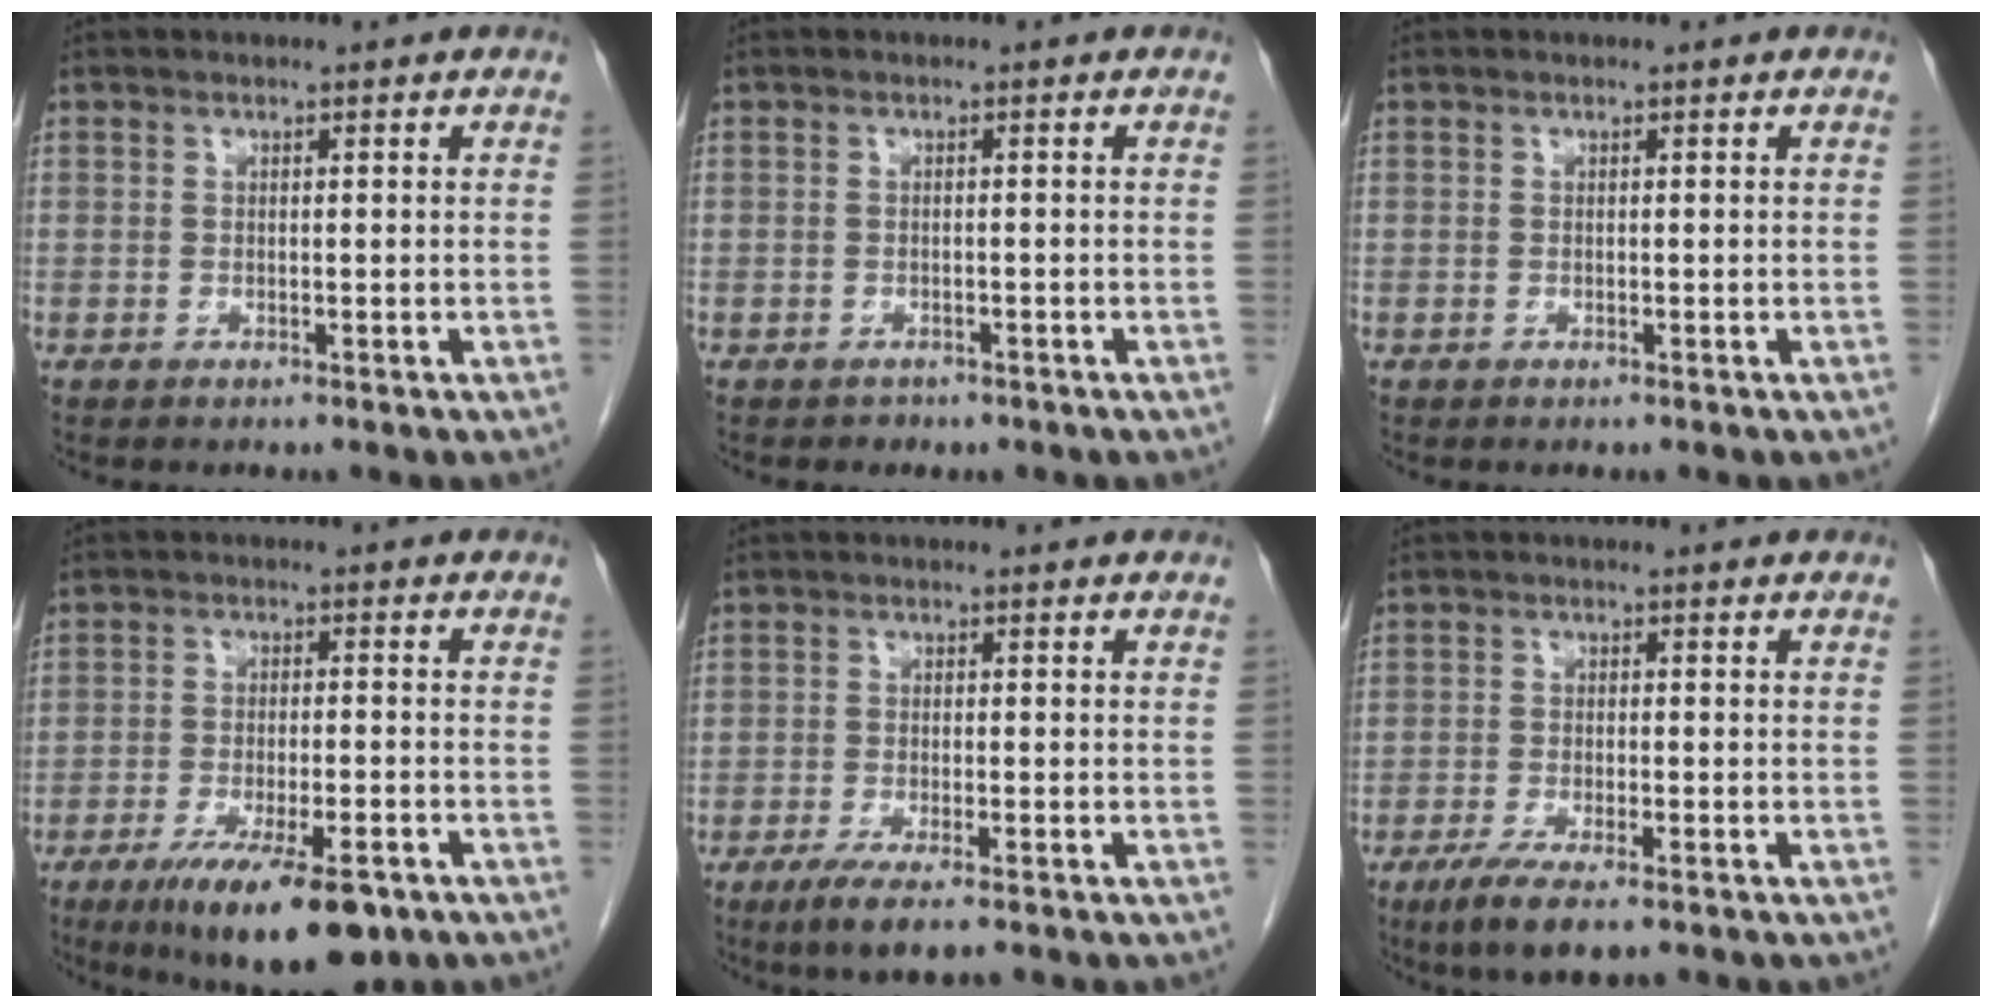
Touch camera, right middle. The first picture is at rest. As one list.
[{"total": 1.3, "force": [-0.9, 0.9, 0.0], "torque": [-0.008, 0.002, -0.013]}, {"total": 0.0}, {"total": 12.7, "force": [-8.1, 3.1, 9.3], "torque": [-0.137, -0.019, -0.124]}, {"total": 5.0, "force": [-3.4, 0.7, 3.7], "torque": [-0.067, -0.014, -0.056]}, {"total": 6.6, "force": [-4.5, 1.3, 4.7], "torque": [-0.081, -0.015, -0.071]}]